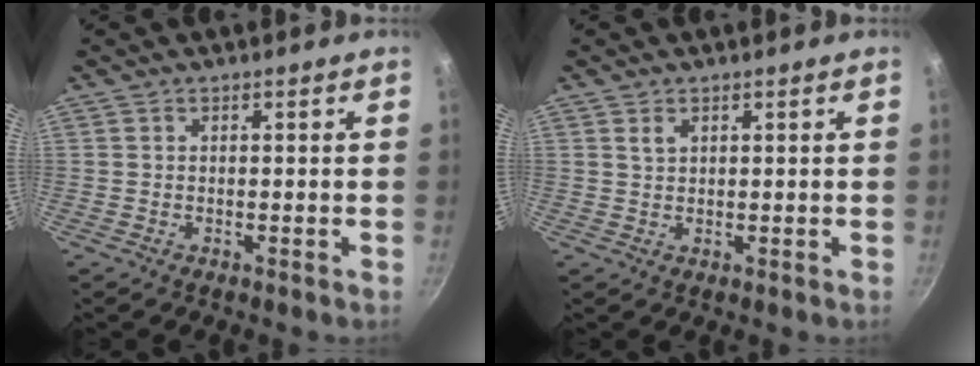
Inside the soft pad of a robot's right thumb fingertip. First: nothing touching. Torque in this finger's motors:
{"motor_torque": [-0.52, 0.53, 0.01, 0.02, 0.01]}